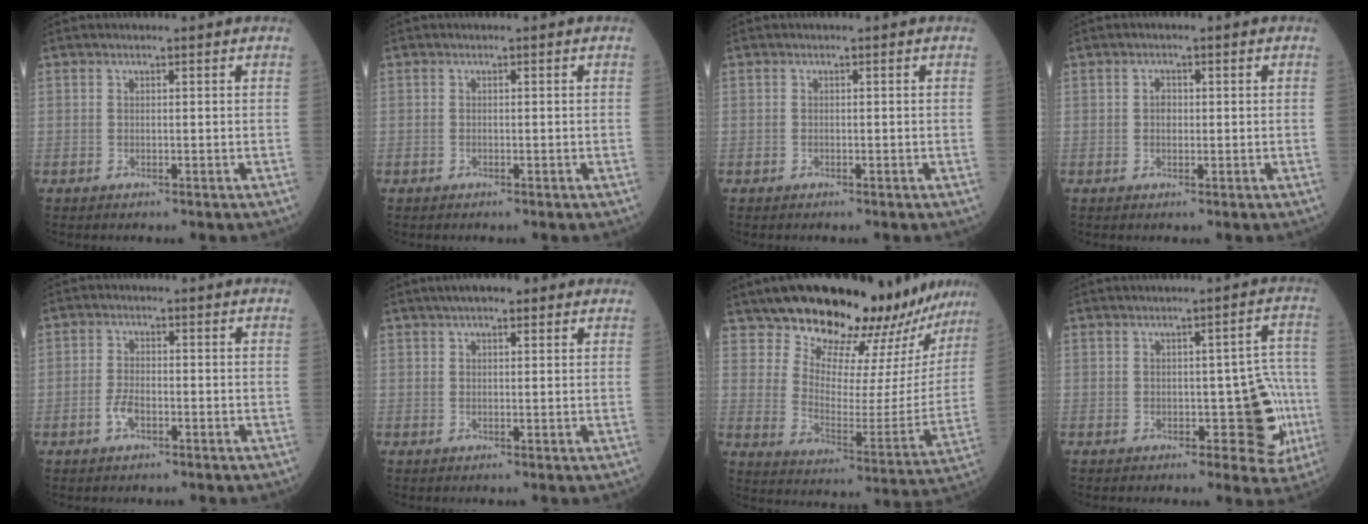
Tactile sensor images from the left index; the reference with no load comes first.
{"total": 0.0}
{"total": 0.0}
{"total": 1.5, "force": [0.0, 1.1, 1.0], "torque": [-0.018, 0.005, 0.004]}
{"total": 2.9, "force": [-1.4, 1.5, 2.1], "torque": [-0.050, 0.003, -0.025]}
{"total": 5.7, "force": [4.1, 1.8, 3.6], "torque": [-0.050, 0.032, 0.062]}
{"total": 22.4, "force": [20.2, 4.6, 8.5], "torque": [-0.118, -0.061, 0.269]}
{"total": 8.0, "force": [-1.8, 3.6, 6.9], "torque": [-0.066, 0.024, -0.010]}